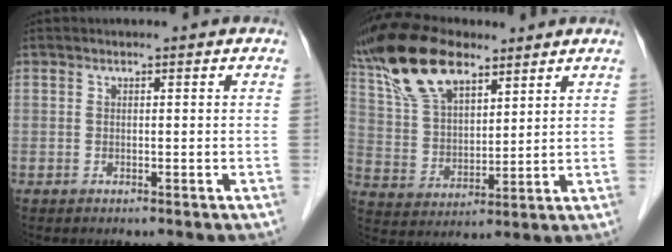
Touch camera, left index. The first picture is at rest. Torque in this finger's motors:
{"motor_torque": [0.86, -0.52, 0.65, 0.16]}